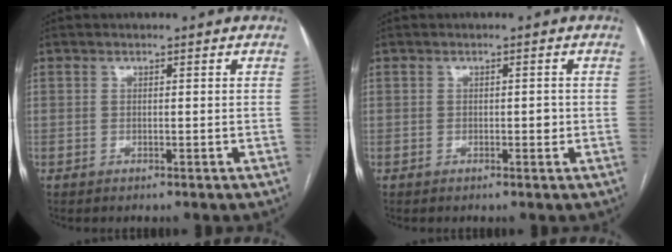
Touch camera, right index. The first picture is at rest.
{"total": 1.4, "force": [-0.2, 0.8, 1.2], "torque": [-0.016, 0.001, -0.003]}